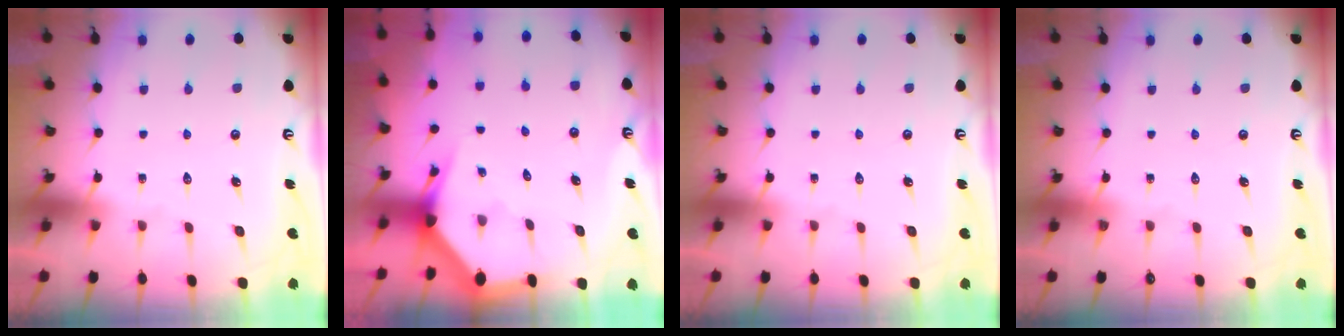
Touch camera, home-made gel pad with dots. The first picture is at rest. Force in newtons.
{"total": 3.0, "press": 3.0, "slide": 0.1}
{"total": 0.0}
{"total": 0.0}